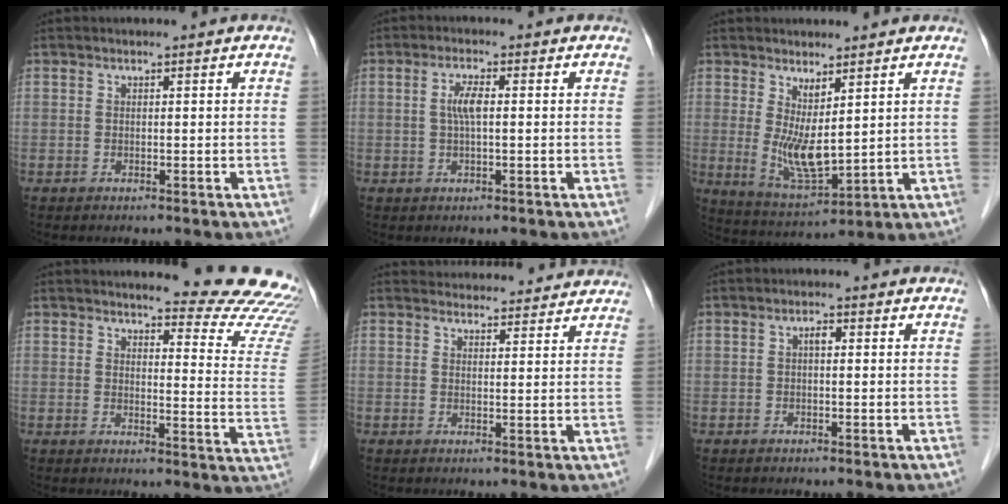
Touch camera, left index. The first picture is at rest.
{"total": 3.0, "force": [0.3, 0.6, 3.0], "torque": [-0.062, 0.005, 0.007]}
{"total": 6.8, "force": [1.8, 2.0, 6.2], "torque": [-0.126, -0.021, 0.051]}
{"total": 16.3, "force": [16.0, 0.6, 3.2], "torque": [-0.019, -0.127, 0.152]}
{"total": 10.3, "force": [9.9, 2.7, 1.0], "torque": [0.008, 0.023, 0.107]}
{"total": 1.3, "force": [0.1, 0.6, 1.1], "torque": [-0.017, 0.005, 0.000]}